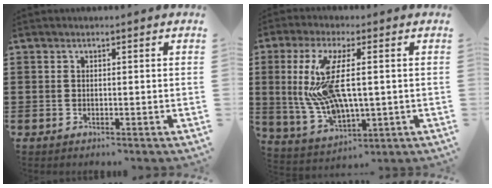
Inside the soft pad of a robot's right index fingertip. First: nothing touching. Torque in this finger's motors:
{"motor_torque": [1.47, -0.67, 1.05, 0.21]}